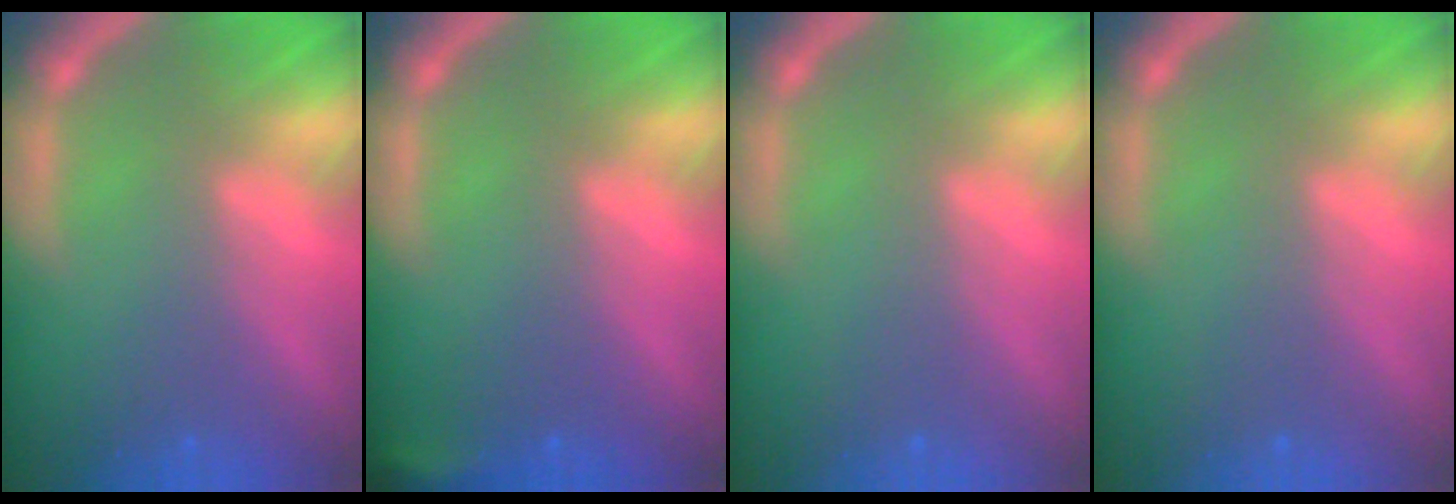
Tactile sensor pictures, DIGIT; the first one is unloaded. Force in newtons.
{"total": 1.9}
{"total": 0.0}
{"total": 0.0}